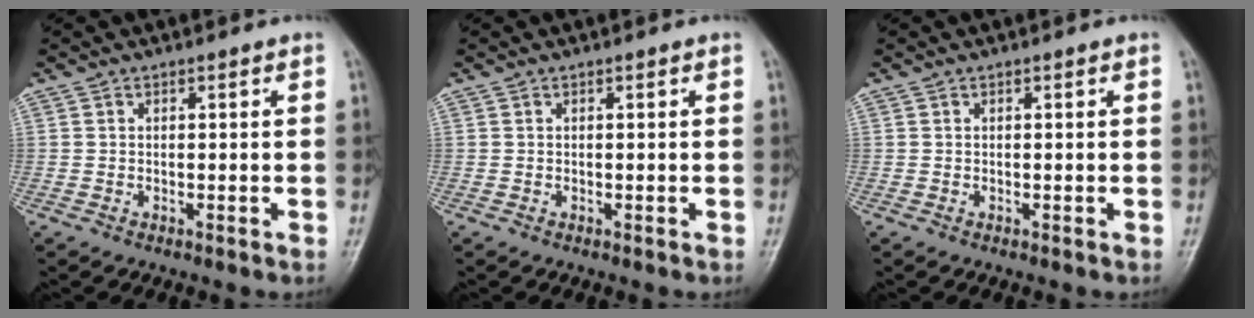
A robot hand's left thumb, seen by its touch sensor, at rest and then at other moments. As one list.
[{"total": 0.0}, {"total": 0.0}]